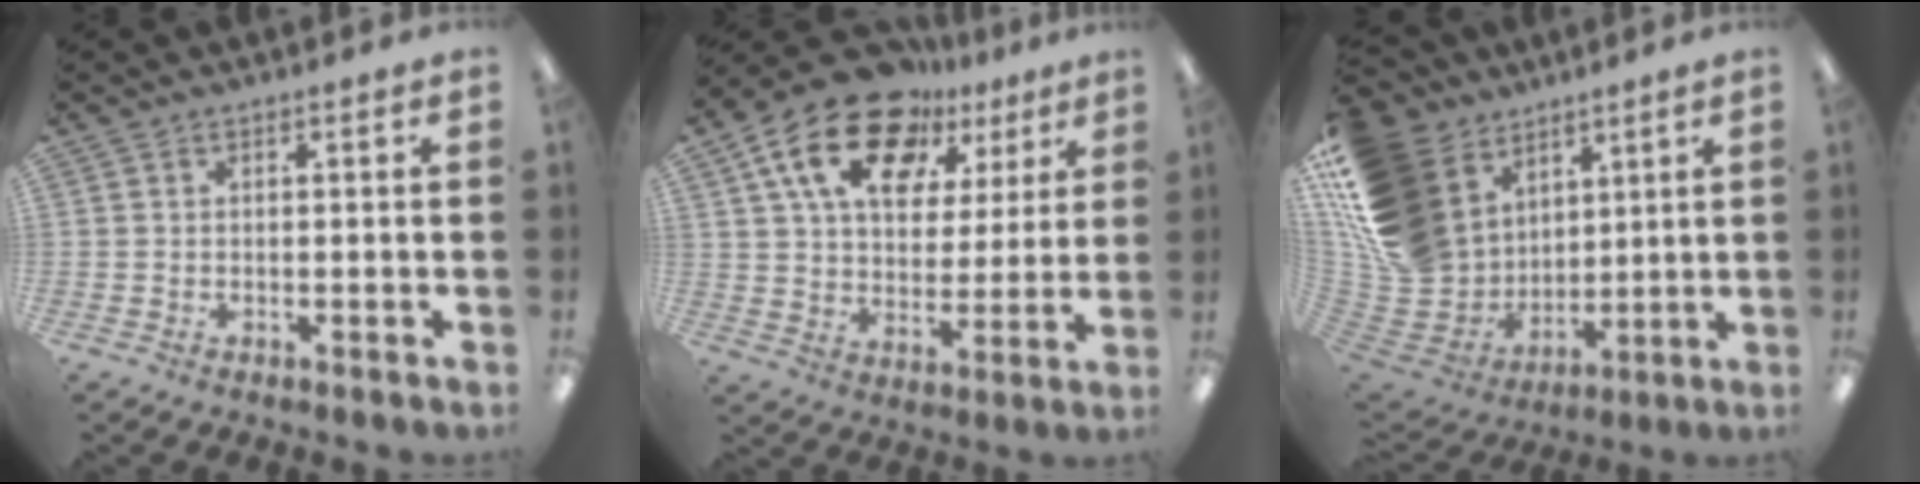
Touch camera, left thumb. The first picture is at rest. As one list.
[{"total": 19.1, "force": [11.5, 11.1, 10.5], "torque": [-0.186, -0.050, 0.205]}, {"total": 22.7, "force": [9.2, 17.5, 11.2], "torque": [-0.240, -0.059, 0.193]}]